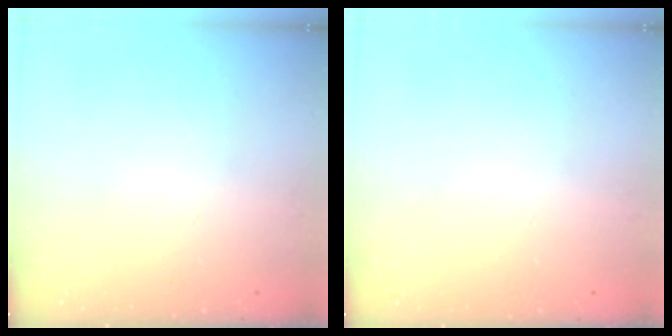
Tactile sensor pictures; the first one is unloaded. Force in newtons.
{"total": 0.0}